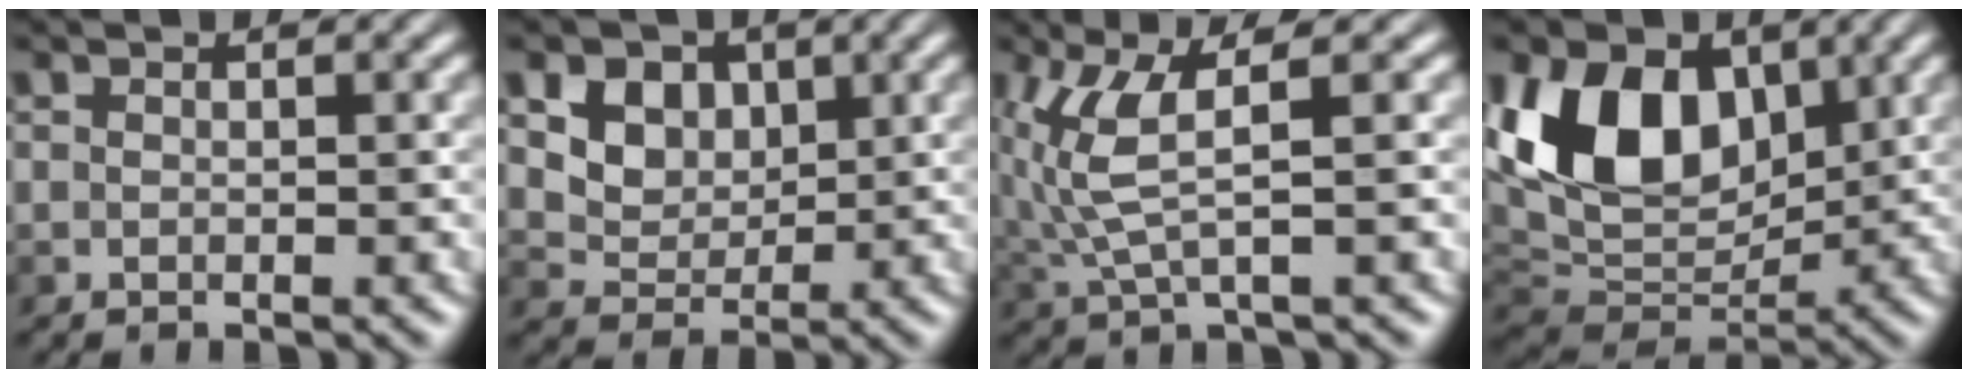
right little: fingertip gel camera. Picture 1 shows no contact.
{"total": 5.1, "force": [1.8, 4.0, 2.6], "torque": [-0.063, -0.011, 0.041]}
{"total": 5.4, "force": [0.2, 2.0, 5.1], "torque": [-0.123, 0.004, 0.003]}
{"total": 9.8, "force": [2.9, 6.8, 6.4], "torque": [-0.120, 0.006, 0.046]}